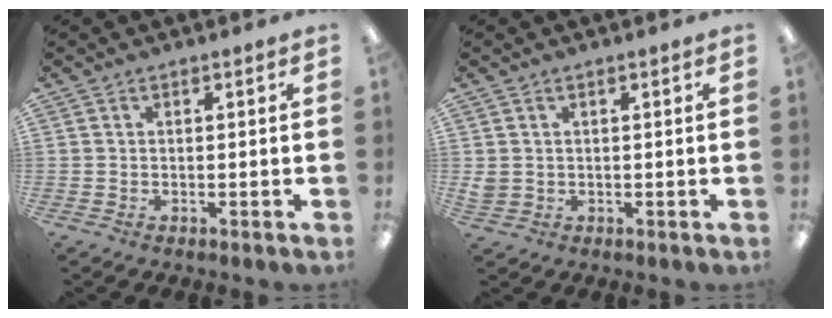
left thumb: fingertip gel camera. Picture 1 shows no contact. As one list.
[{"total": 2.0, "force": [0.6, 1.7, 0.7], "torque": [-0.015, 0.003, 0.011]}]